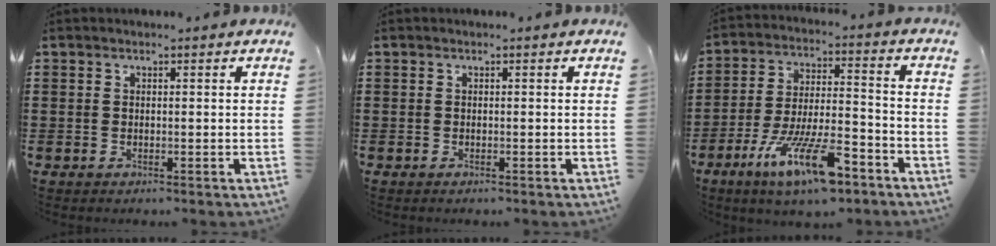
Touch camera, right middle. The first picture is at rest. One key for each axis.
{"total": 0.0}
{"total": 13.5, "fx": -8.3, "fy": 3.4, "fz": 10.1, "tx": -0.194, "ty": 0.016, "tz": -0.153}